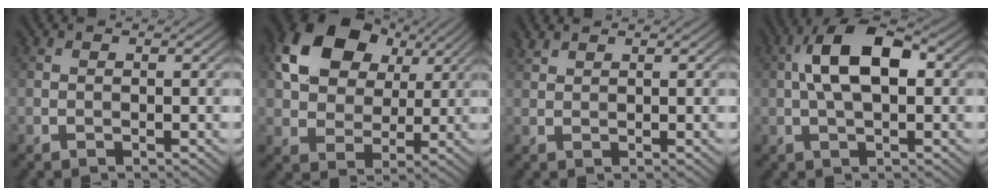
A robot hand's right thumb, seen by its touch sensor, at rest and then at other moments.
{"total": 13.7, "force": [5.7, 9.4, 8.1], "torque": [-0.173, 0.016, 0.106]}
{"total": 1.4, "force": [1.3, 0.4, 0.5], "torque": [-0.017, 0.004, 0.032]}
{"total": 8.8, "force": [1.0, 3.9, 7.8], "torque": [-0.153, 0.022, 0.008]}